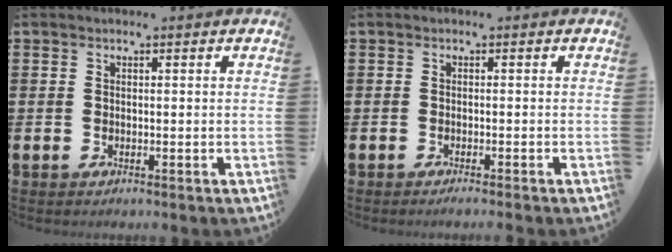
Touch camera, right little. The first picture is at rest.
{"total": 0.7, "force": [-0.5, -0.1, 0.5], "torque": [-0.006, -0.003, -0.010]}